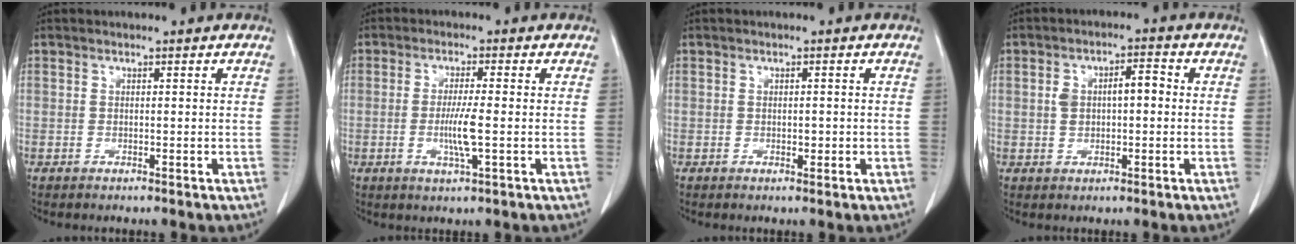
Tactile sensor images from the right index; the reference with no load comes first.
{"total": 5.0, "force": [-0.9, 0.0, 4.9], "torque": [-0.096, -0.010, -0.017]}
{"total": 1.3, "force": [-0.3, 0.7, 1.0], "torque": [-0.015, 0.000, -0.001]}
{"total": 5.3, "force": [0.4, 2.5, 4.7], "torque": [-0.090, 0.024, 0.009]}